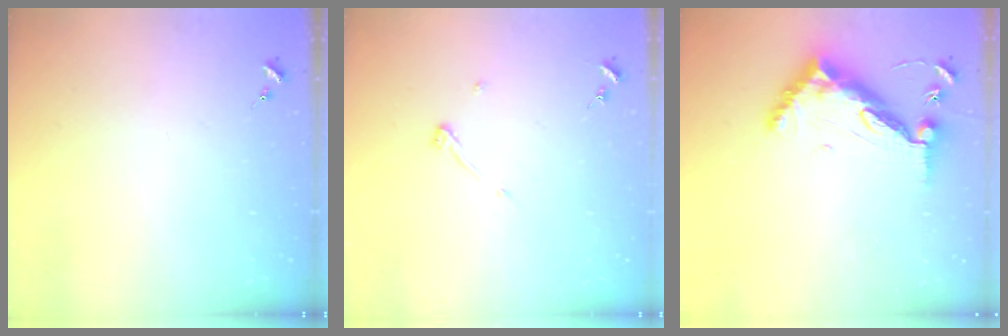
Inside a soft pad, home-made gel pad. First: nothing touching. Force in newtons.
{"total": 3.6, "press": 3.6, "slide": 0.4}
{"total": 13.4, "press": 13.3, "slide": 1.4}